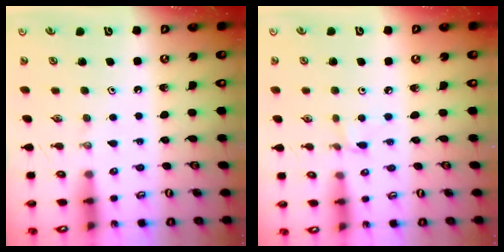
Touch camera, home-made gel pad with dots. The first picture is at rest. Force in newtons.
{"total": 1.5, "press": 1.5, "slide": 0.2}